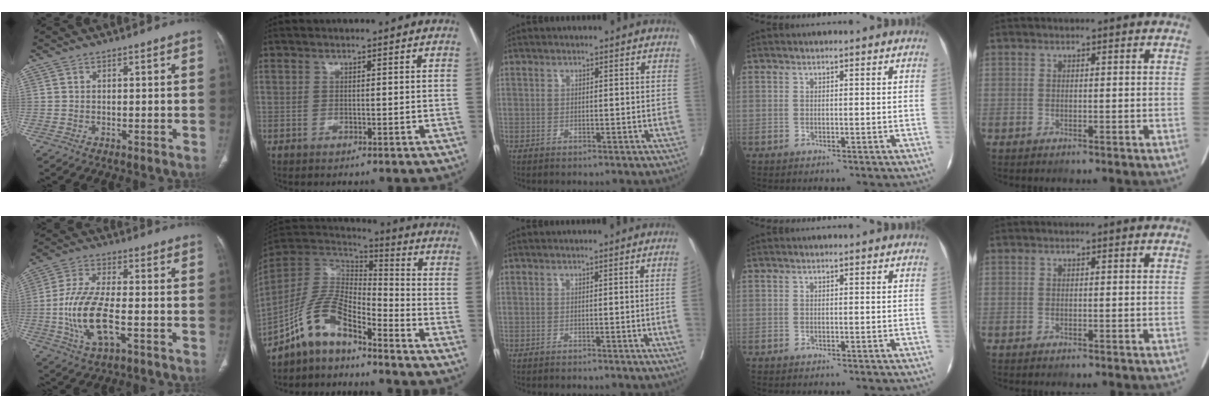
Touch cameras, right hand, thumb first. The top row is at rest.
{"thumb": {"total": 13.0, "force": [-3.0, 5.5, 11.4], "torque": [-0.234, 0.010, -0.056]}, "index": {"total": 10.0, "force": [-7.4, 3.0, 5.9], "torque": [-0.133, 0.028, -0.146]}, "middle": {"total": 2.2, "force": [-0.3, -0.7, 2.0], "torque": [-0.023, -0.003, -0.003]}}